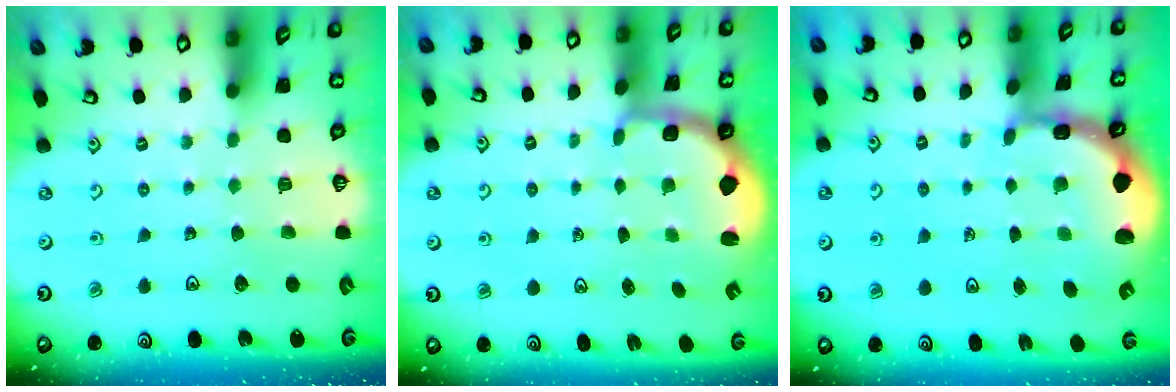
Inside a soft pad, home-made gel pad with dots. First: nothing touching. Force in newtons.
{"total": 2.1, "press": 1.4, "slide": 1.6}
{"total": 2.5, "press": 2.4, "slide": 0.9}